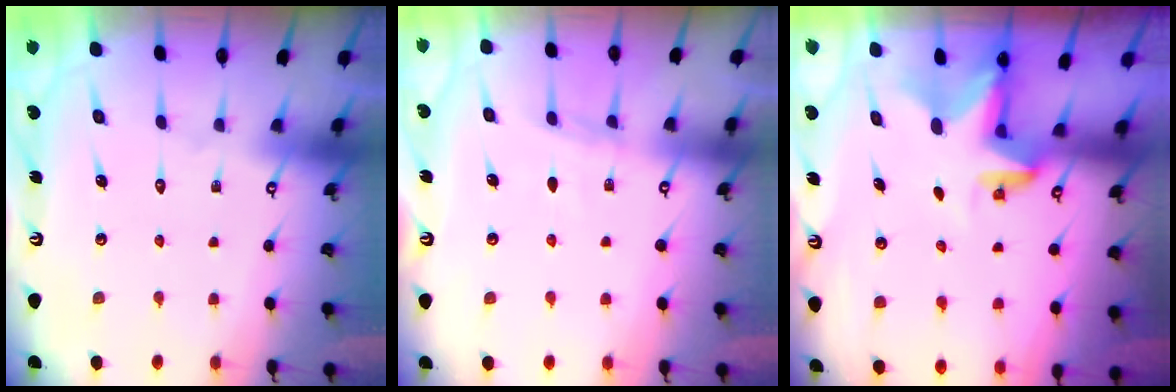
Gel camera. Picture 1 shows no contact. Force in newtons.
{"total": 5.3, "press": 5.3, "slide": 0.5}
{"total": 2.9, "press": 2.9, "slide": 0.1}